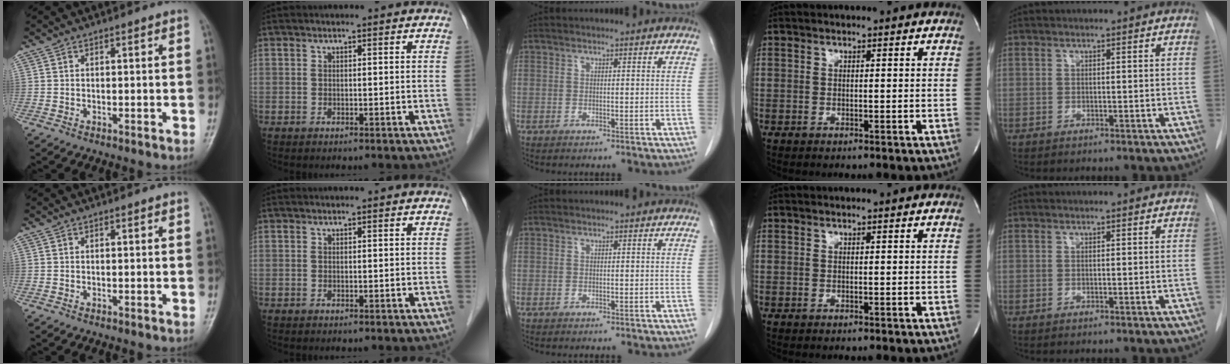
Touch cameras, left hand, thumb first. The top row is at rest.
{}